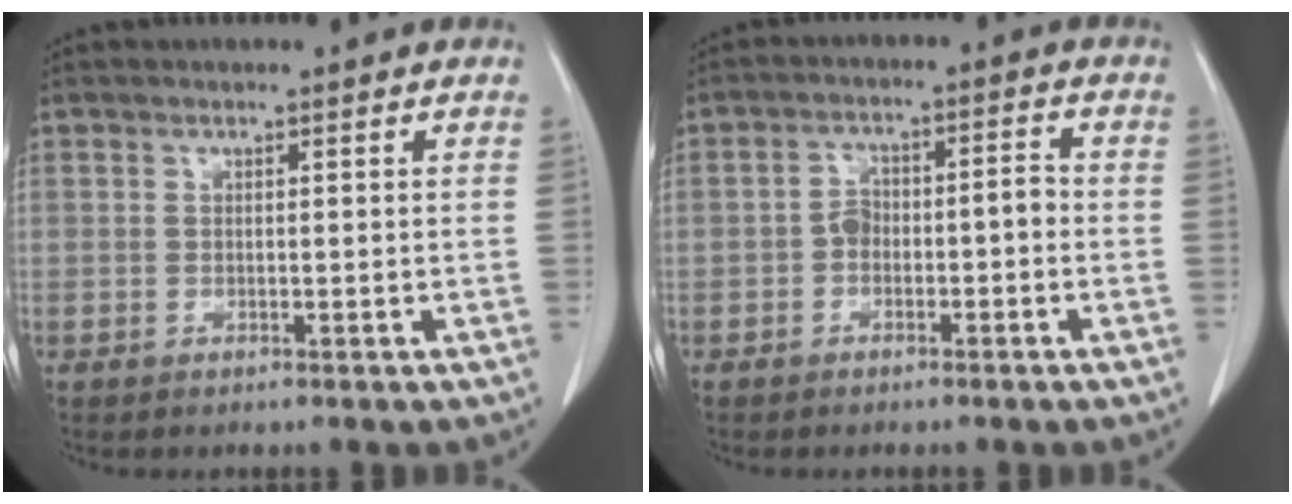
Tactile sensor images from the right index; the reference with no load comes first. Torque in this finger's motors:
{"motor_torque": [0.62, -0.39, 0.25, 0.06]}